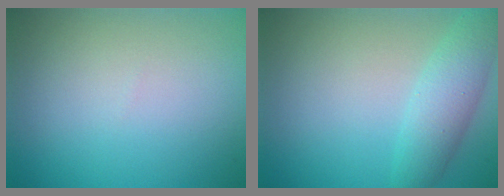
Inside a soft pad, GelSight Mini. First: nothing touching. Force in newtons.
{"total": 4.0, "press": 4.0, "slide": 0.2}